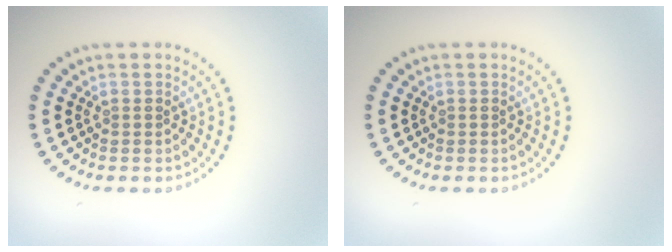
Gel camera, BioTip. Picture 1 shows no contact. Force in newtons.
{"total": 0.0}